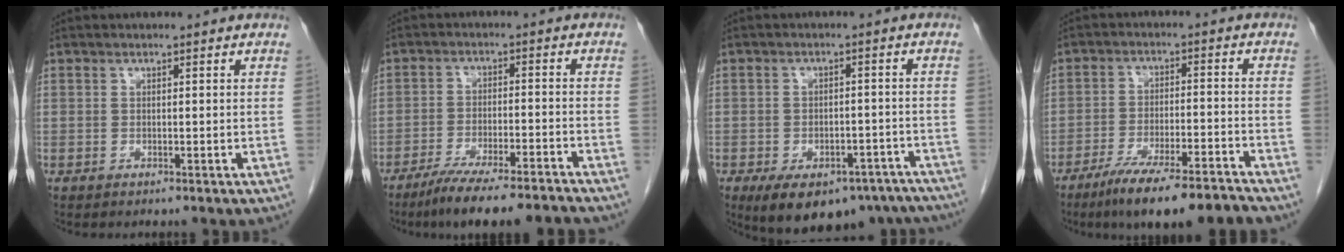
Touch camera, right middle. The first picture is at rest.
{"total": 13.0, "force": [-11.4, 0.4, 6.3], "torque": [-0.090, -0.009, -0.176]}
{"total": 16.6, "force": [-12.0, 8.5, 7.8], "torque": [-0.112, 0.007, -0.144]}
{"total": 13.1, "force": [-10.8, 1.0, 7.5], "torque": [-0.117, -0.012, -0.173]}